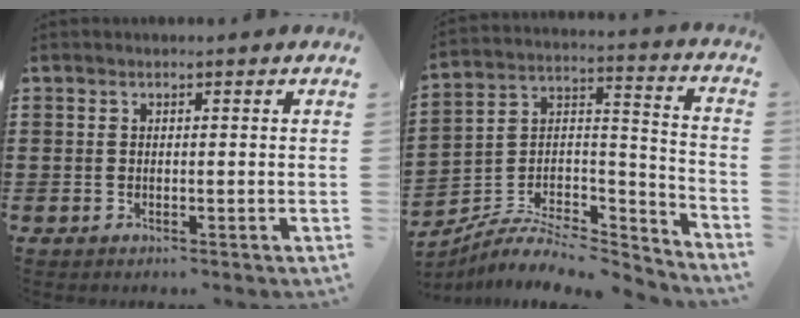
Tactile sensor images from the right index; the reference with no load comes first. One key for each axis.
{"total": 7.0, "fx": -5.6, "fy": 3.1, "fz": 2.8, "tx": -0.052, "ty": 0.006, "tz": -0.107}